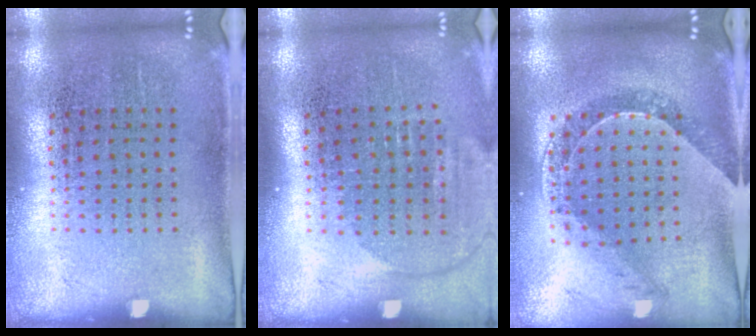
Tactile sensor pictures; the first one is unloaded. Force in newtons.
{"total": 1.5, "press": 1.3, "slide": 0.6}
{"total": 0.5, "press": 0.5, "slide": 0.1}